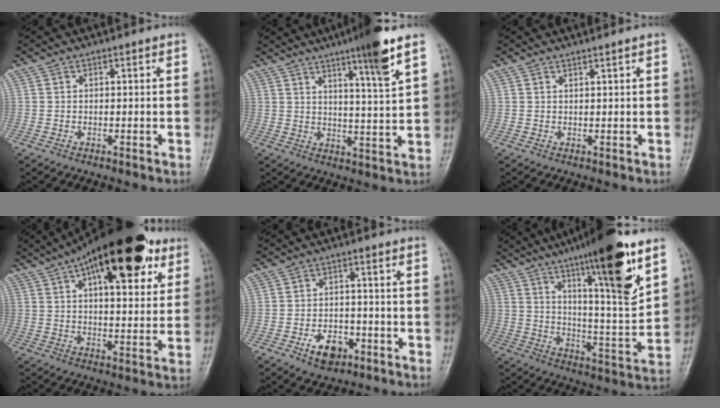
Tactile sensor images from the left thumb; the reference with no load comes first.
{"total": 10.2, "force": [6.2, 0.1, 8.0], "torque": [-0.124, -0.037, 0.096]}
{"total": 0.9, "force": [0.7, -0.3, 0.5], "torque": [-0.018, -0.009, 0.016]}
{"total": 23.4, "force": [11.8, 9.7, 17.8], "torque": [-0.243, -0.006, 0.175]}
{"total": 6.5, "force": [-3.1, 4.2, 3.8], "torque": [-0.044, 0.021, -0.048]}
{"total": 20.8, "force": [11.9, 2.8, 16.9], "torque": [-0.236, -0.059, 0.190]}